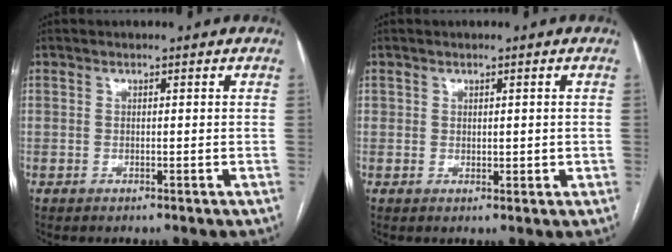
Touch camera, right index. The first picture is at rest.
{"total": 1.5, "force": [0.2, 1.2, 0.9], "torque": [-0.012, 0.002, 0.006]}